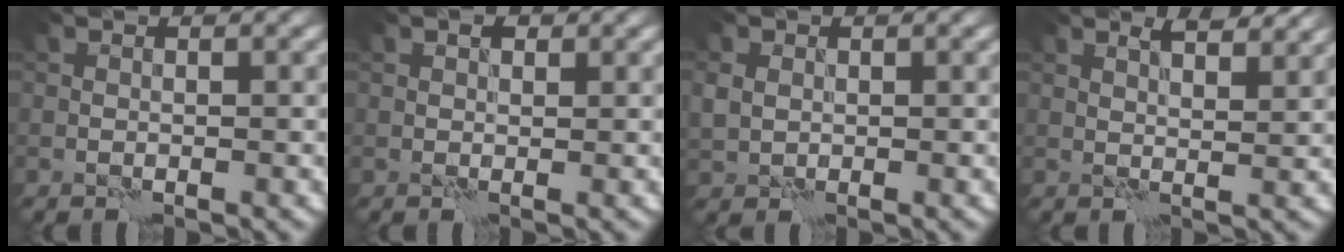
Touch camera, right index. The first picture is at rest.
{"total": 0.8, "force": [0.4, 0.5, 0.5], "torque": [-0.006, 0.003, 0.005]}
{"total": 1.8, "force": [0.3, 1.6, 0.7], "torque": [-0.018, 0.001, 0.005]}
{"total": 3.4, "force": [2.5, 0.8, 2.1], "torque": [-0.027, 0.004, 0.029]}